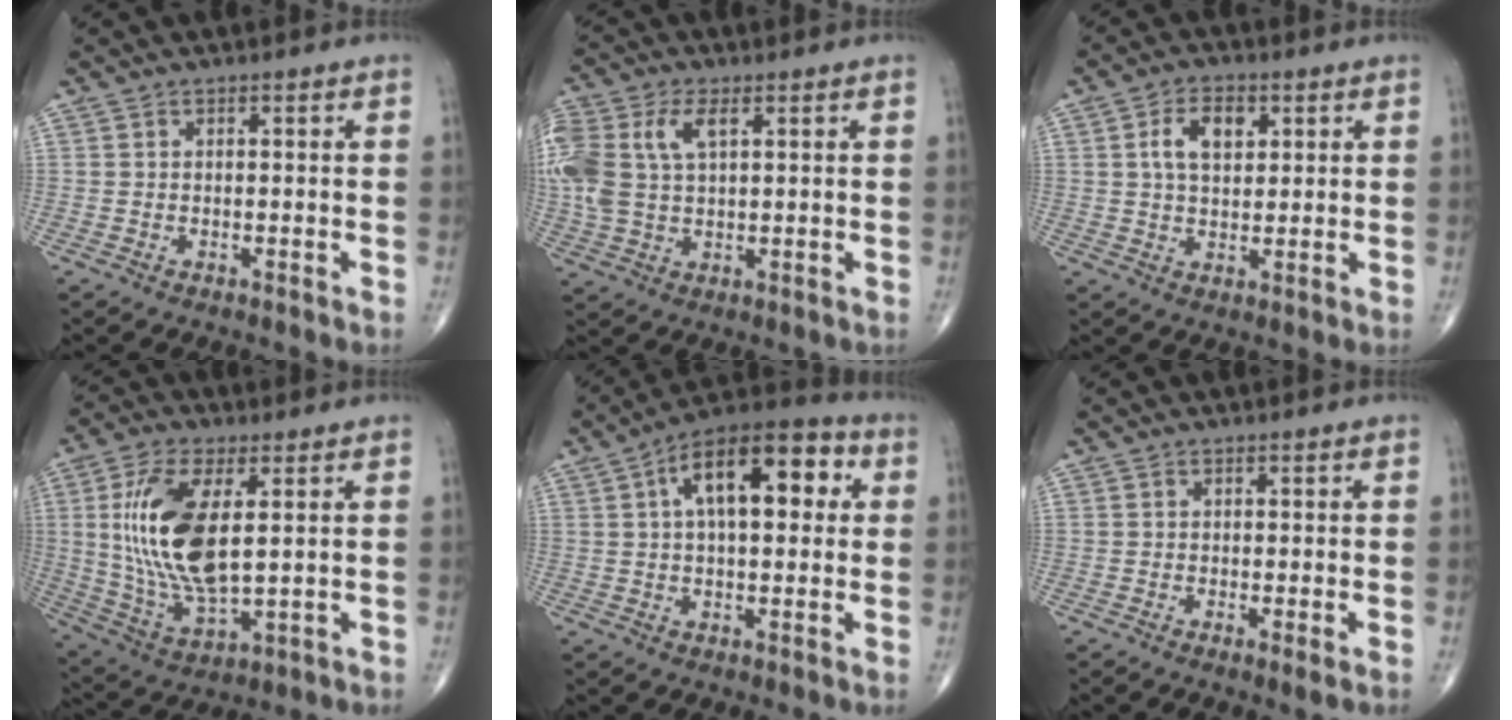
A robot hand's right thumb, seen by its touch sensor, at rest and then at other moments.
{"total": 14.8, "force": [3.9, 8.6, 11.3], "torque": [-0.292, 0.015, 0.076]}
{"total": 7.0, "force": [2.1, 4.2, 5.1], "torque": [-0.078, 0.000, 0.036]}
{"total": 17.5, "force": [3.1, 7.8, 15.4], "torque": [-0.310, -0.019, 0.067]}
{"total": 16.7, "force": [4.3, 8.0, 14.0], "torque": [-0.188, 0.029, 0.056]}
{"total": 1.3, "force": [-0.2, 0.1, 1.3], "torque": [-0.030, -0.007, -0.005]}